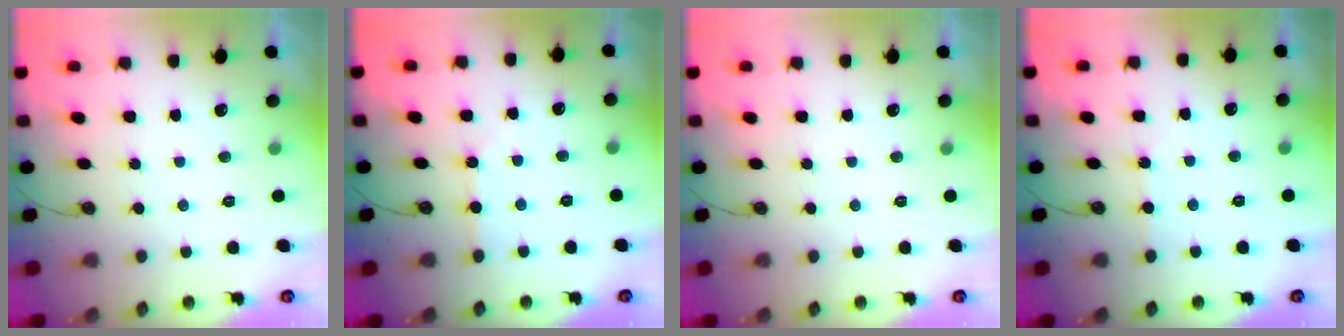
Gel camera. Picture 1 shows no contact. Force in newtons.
{"total": 2.7, "press": 2.7, "slide": 0.4}
{"total": 0.0}
{"total": 2.5, "press": 2.5, "slide": 0.5}